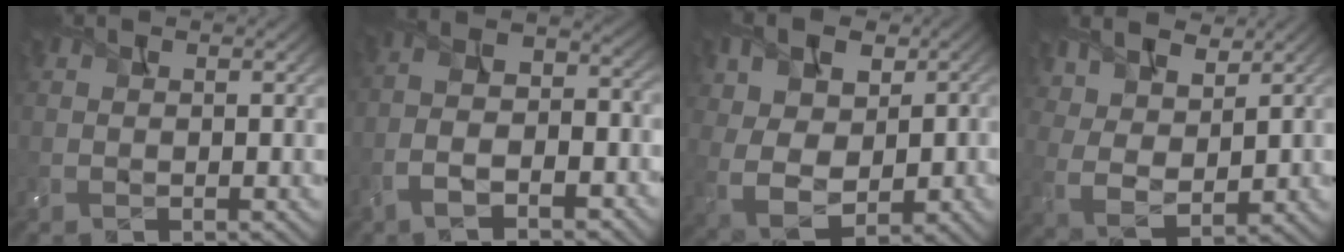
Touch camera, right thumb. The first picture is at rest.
{"total": 9.6, "force": [-4.7, 4.4, 7.1], "torque": [-0.135, -0.003, -0.091]}
{"total": 9.4, "force": [2.1, 6.3, 6.6], "torque": [-0.153, 0.004, 0.037]}
{"total": 7.9, "force": [5.3, 3.6, 4.5], "torque": [-0.101, 0.002, 0.096]}